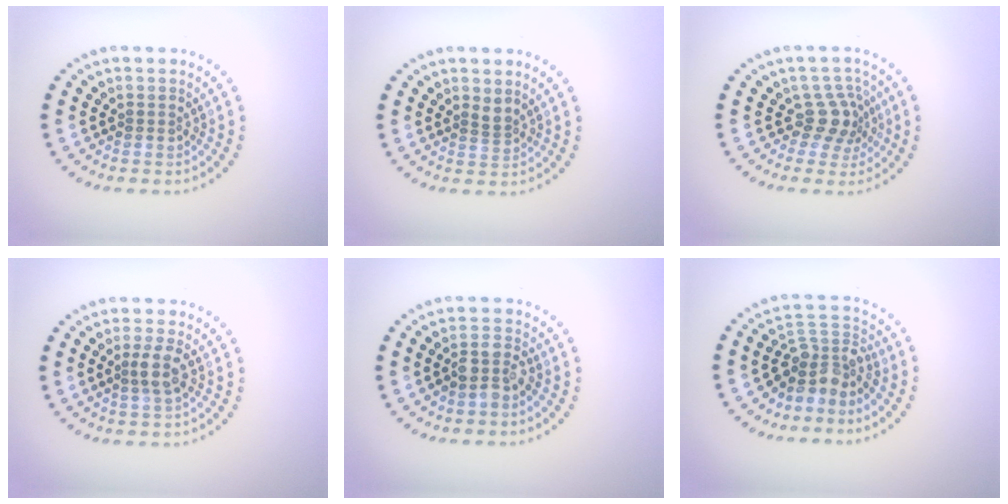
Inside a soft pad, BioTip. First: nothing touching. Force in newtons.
{"total": 0.9, "press": 0.5, "slide": 0.8}
{"total": 2.8, "press": 2.0, "slide": 1.9}
{"total": 2.0, "press": 1.6, "slide": 1.1}
{"total": 2.3, "press": 2.0, "slide": 1.1}
{"total": 3.7, "press": 2.8, "slide": 2.4}